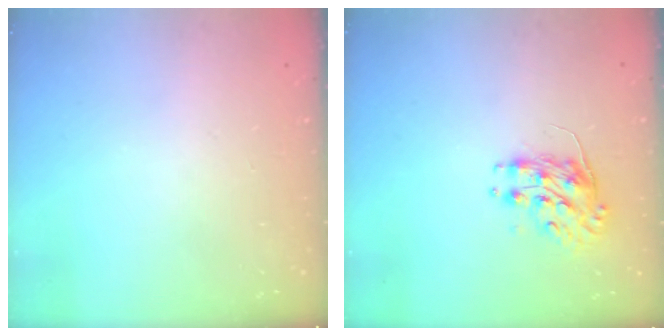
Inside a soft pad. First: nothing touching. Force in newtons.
{"total": 8.2, "press": 8.2, "slide": 0.3}